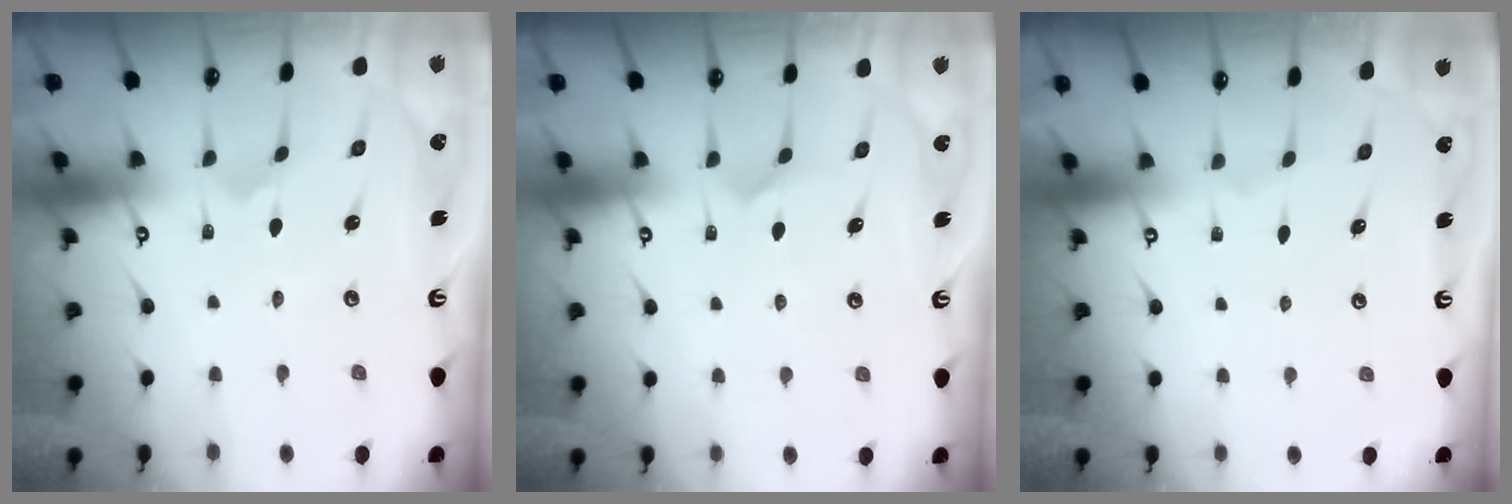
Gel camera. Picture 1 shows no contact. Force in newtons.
{"total": 4.9, "press": 4.9, "slide": 0.5}
{"total": 0.0}